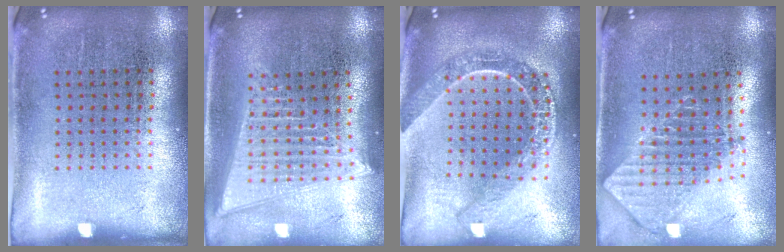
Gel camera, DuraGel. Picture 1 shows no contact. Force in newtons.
{"total": 2.0, "press": 1.7, "slide": 1.1}
{"total": 2.2, "press": 1.8, "slide": 1.2}
{"total": 1.9, "press": 1.5, "slide": 1.2}